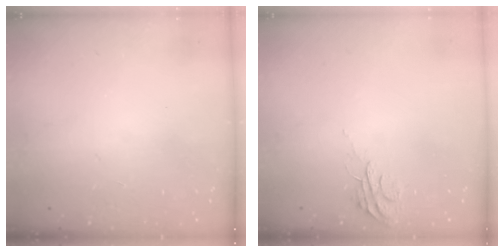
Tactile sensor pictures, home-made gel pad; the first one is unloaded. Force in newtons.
{"total": 5.5, "press": 5.4, "slide": 0.4}